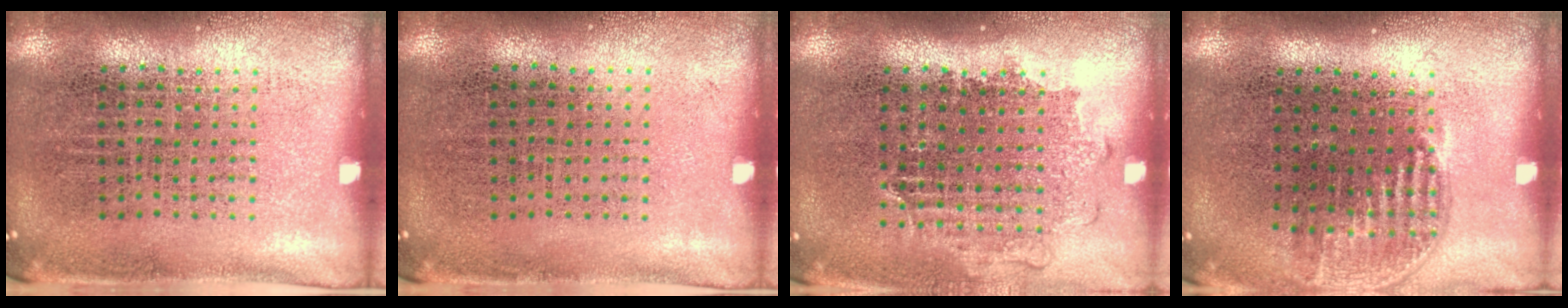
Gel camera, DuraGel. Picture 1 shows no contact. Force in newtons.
{"total": 0.0}
{"total": 1.1, "press": 1.0, "slide": 0.4}
{"total": 1.1, "press": 0.9, "slide": 0.6}